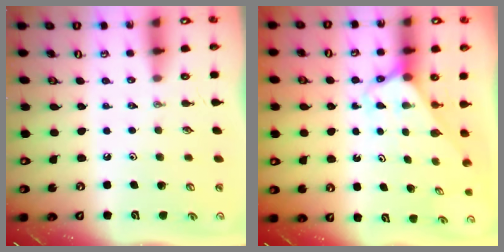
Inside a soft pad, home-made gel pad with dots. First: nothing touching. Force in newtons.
{"total": 2.6, "press": 2.6, "slide": 0.2}